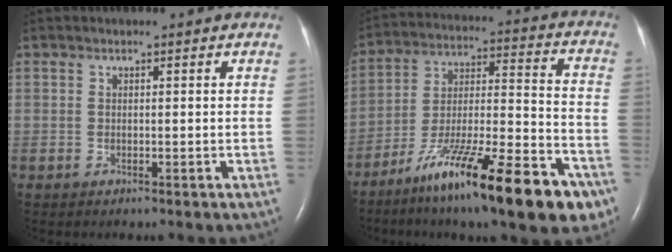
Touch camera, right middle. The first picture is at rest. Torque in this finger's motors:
{"motor_torque": [1.24, -0.90, 0.38, 0.21]}